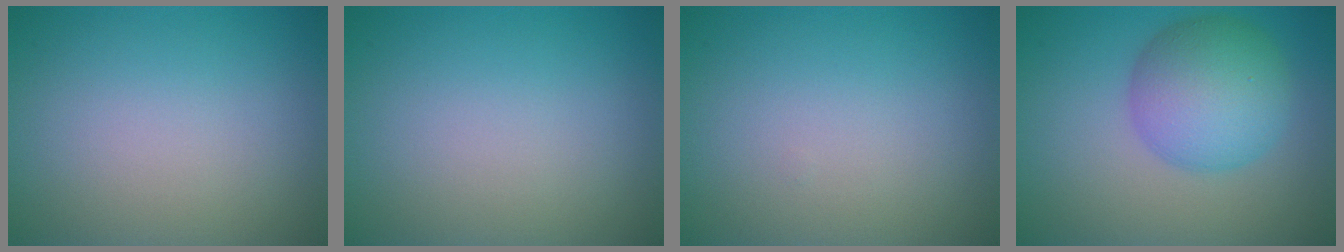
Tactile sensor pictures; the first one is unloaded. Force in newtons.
{"total": 0.0}
{"total": 0.0}
{"total": 6.5, "press": 6.5, "slide": 0.2}